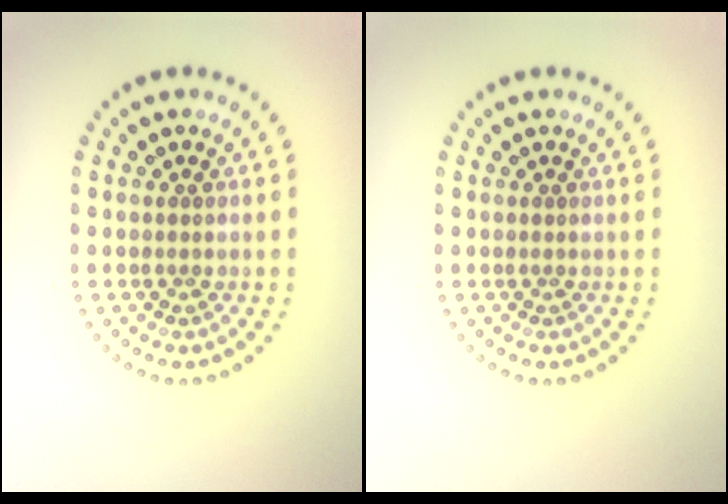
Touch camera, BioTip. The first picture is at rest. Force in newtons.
{"total": 0.0}